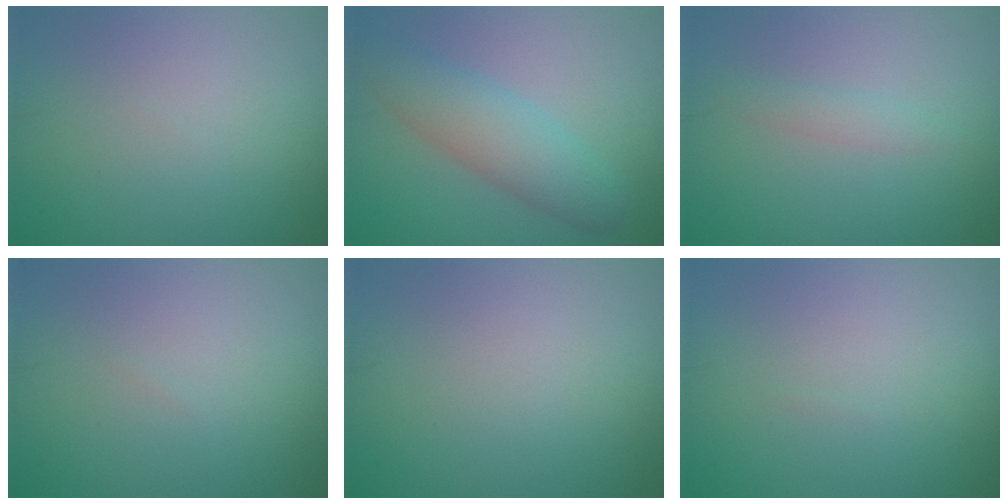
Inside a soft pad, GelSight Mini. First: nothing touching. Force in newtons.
{"total": 4.9, "press": 4.9, "slide": 0.1}
{"total": 1.3, "press": 1.3, "slide": 0.0}
{"total": 0.0}
{"total": 0.0}
{"total": 0.0}